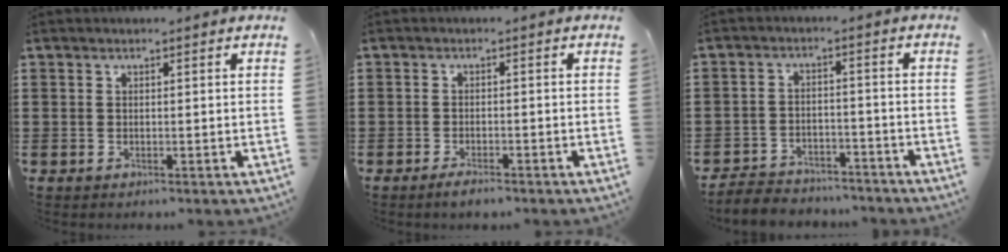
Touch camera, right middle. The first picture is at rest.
{"total": 1.7, "force": [-1.6, 0.4, 0.6], "torque": [-0.013, -0.001, -0.029]}
{"total": 4.2, "force": [-4.1, 0.9, -0.2], "torque": [-0.010, 0.003, -0.089]}